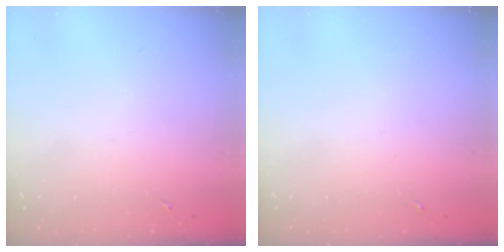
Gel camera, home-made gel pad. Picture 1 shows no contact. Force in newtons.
{"total": 0.0}